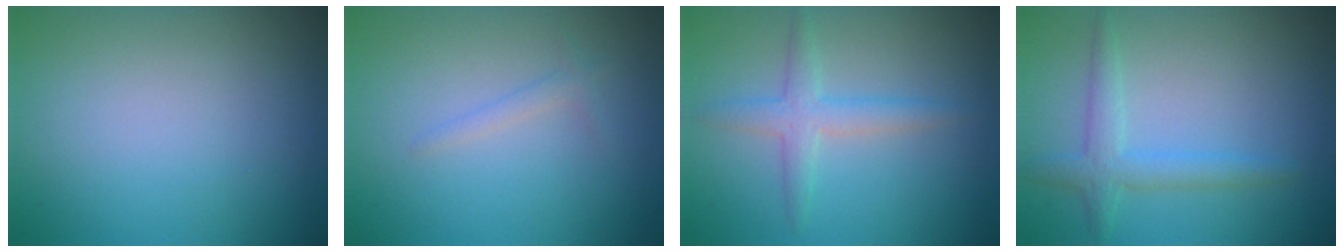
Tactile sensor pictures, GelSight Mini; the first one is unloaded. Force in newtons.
{"total": 0.9, "press": 0.9, "slide": 0.0}
{"total": 2.6, "press": 2.6, "slide": 0.1}
{"total": 2.6, "press": 2.6, "slide": 0.1}